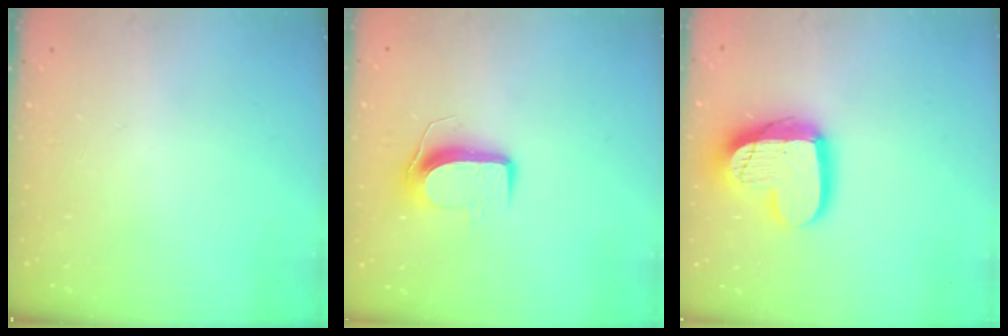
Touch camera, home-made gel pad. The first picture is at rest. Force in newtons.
{"total": 8.9, "press": 8.9, "slide": 0.5}
{"total": 17.4, "press": 17.4, "slide": 1.6}